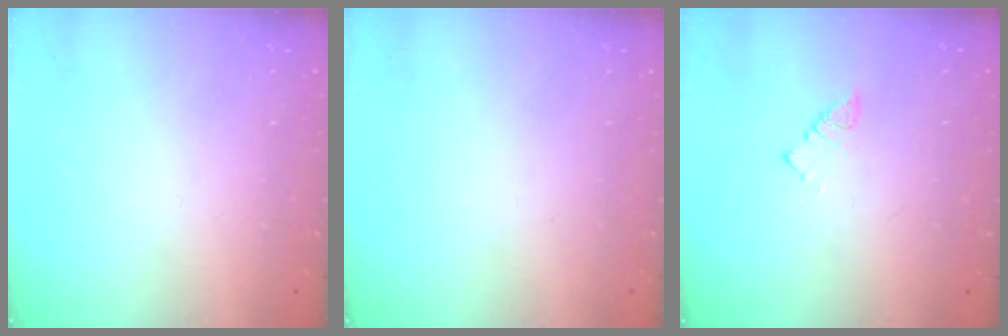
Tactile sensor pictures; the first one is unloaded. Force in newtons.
{"total": 1.5, "press": 1.5, "slide": 0.1}
{"total": 2.9, "press": 2.9, "slide": 0.5}